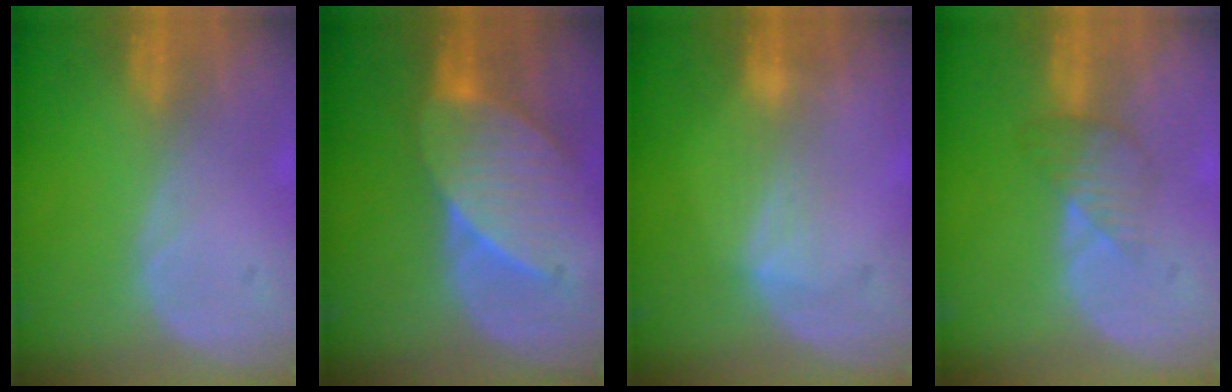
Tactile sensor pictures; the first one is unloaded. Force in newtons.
{"total": 7.7, "press": 7.7, "slide": 0.4}
{"total": 2.7, "press": 2.7, "slide": 0.4}
{"total": 3.3, "press": 3.1, "slide": 1.0}